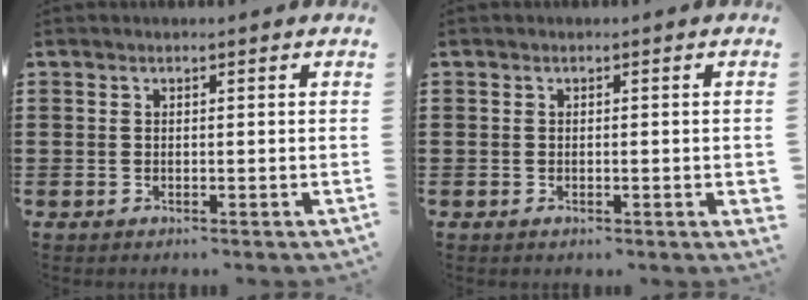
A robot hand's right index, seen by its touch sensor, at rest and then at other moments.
{"total": 1.0, "force": [-0.2, 0.1, 1.0], "torque": [-0.016, -0.002, -0.004]}